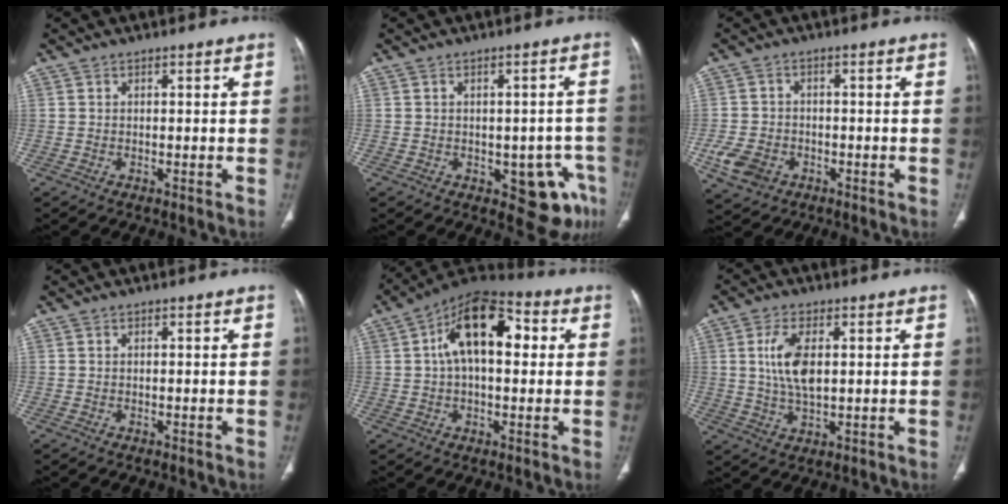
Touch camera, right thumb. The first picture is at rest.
{"total": 8.2, "force": [-3.3, 4.4, 6.1], "torque": [-0.036, 0.016, -0.030]}
{"total": 6.5, "force": [-2.5, 5.1, 3.2], "torque": [-0.062, 0.010, -0.039]}
{"total": 0.0}
{"total": 15.1, "force": [3.0, 8.2, 12.3], "torque": [-0.184, 0.032, 0.042]}
{"total": 8.0, "force": [1.4, 3.9, 6.9], "torque": [-0.141, -0.005, 0.028]}